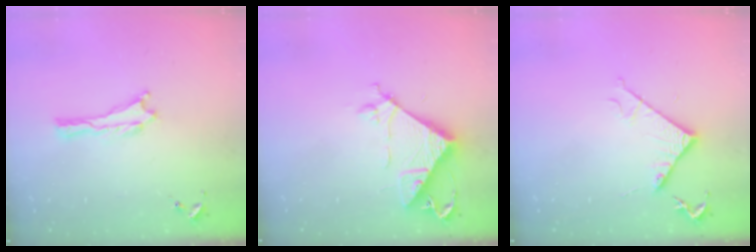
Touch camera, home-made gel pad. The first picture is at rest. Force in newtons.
{"total": 8.0, "press": 8.0, "slide": 0.7}
{"total": 5.1, "press": 5.1, "slide": 0.6}